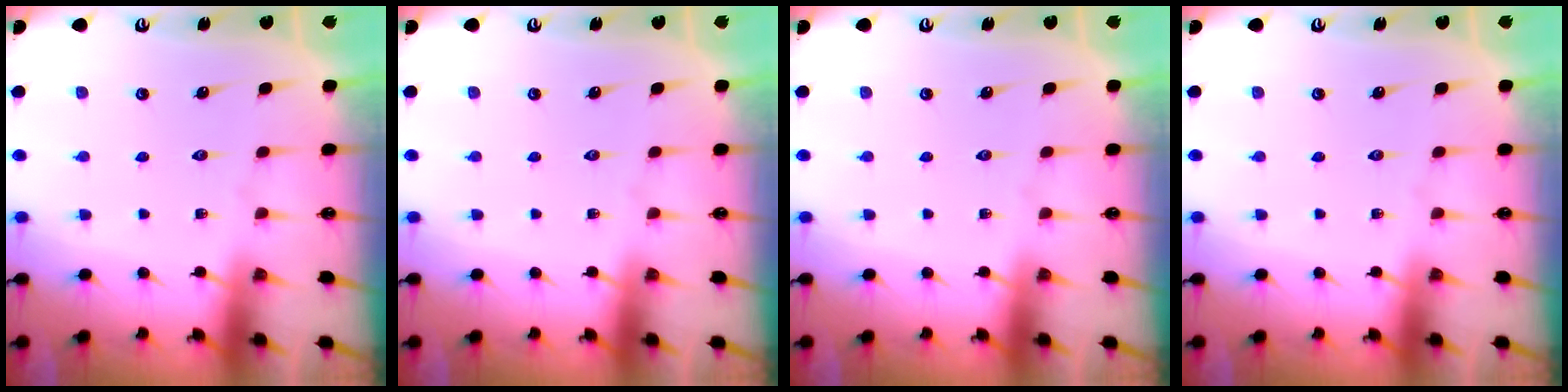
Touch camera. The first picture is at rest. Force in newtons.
{"total": 0.0}
{"total": 0.0}
{"total": 0.0}